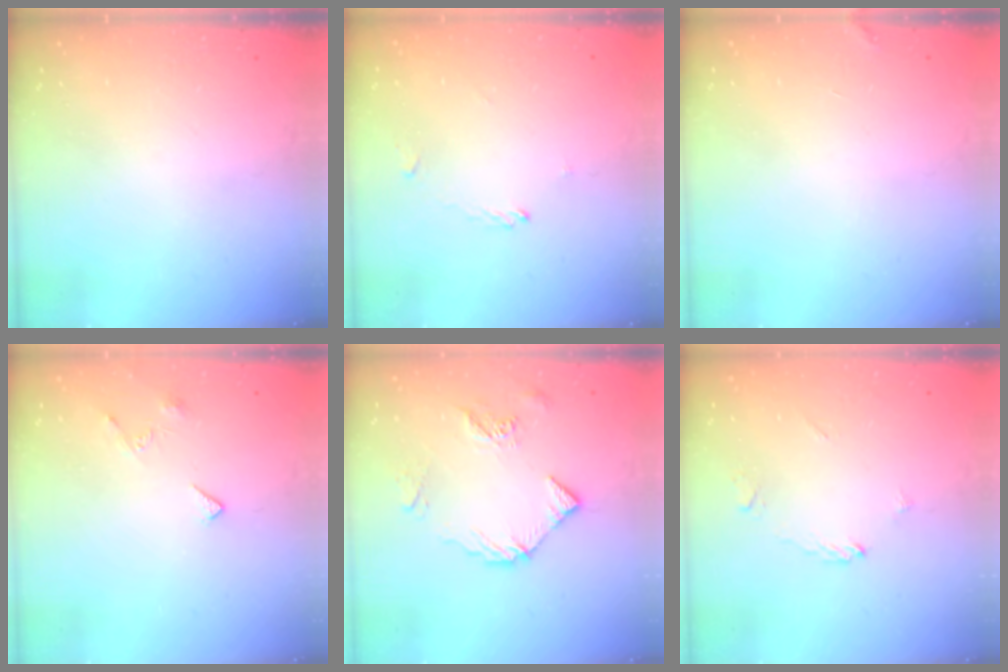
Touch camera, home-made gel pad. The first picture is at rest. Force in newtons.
{"total": 1.4, "press": 1.3, "slide": 0.2}
{"total": 2.3, "press": 2.3, "slide": 0.1}
{"total": 3.0, "press": 3.0, "slide": 0.7}
{"total": 8.0, "press": 8.0, "slide": 0.8}
{"total": 2.2, "press": 2.2, "slide": 0.3}